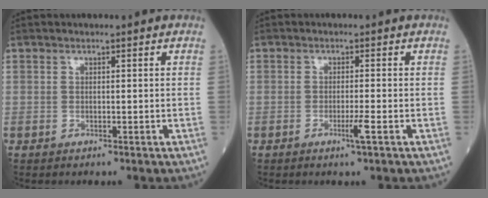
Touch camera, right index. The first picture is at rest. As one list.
[{"total": 2.2, "force": [-1.0, -0.4, 1.9], "torque": [-0.036, -0.004, -0.018]}]